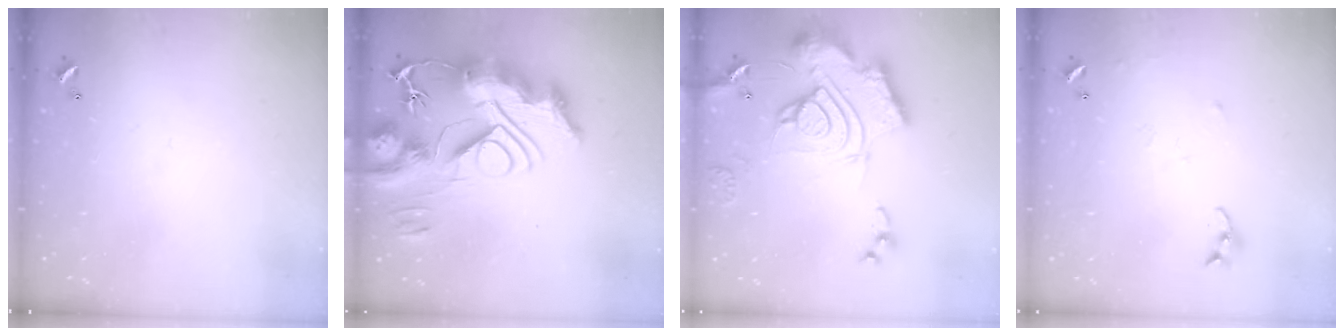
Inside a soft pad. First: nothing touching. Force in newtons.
{"total": 0.5, "press": 0.5, "slide": 0.0}
{"total": 23.3, "press": 23.1, "slide": 2.3}
{"total": 5.7, "press": 5.6, "slide": 0.6}